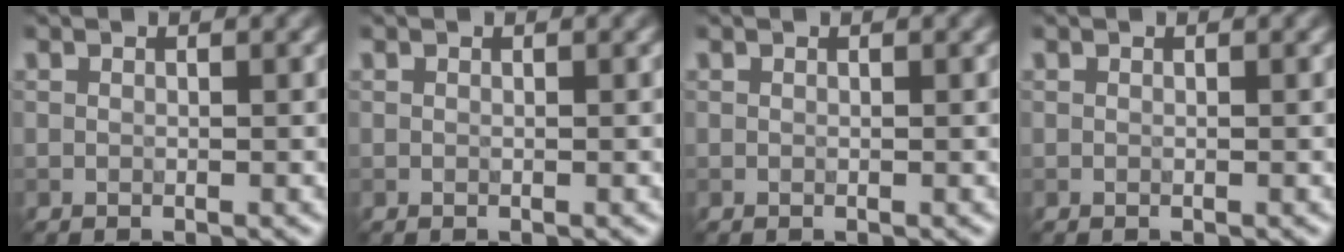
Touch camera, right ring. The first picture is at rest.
{"total": 0.0}
{"total": 0.0}
{"total": 0.0}